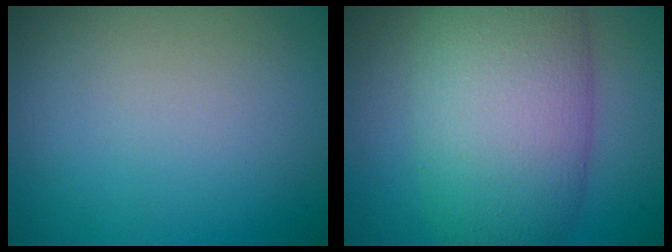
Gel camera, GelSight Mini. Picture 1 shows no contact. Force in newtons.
{"total": 11.2, "press": 11.2, "slide": 0.6}